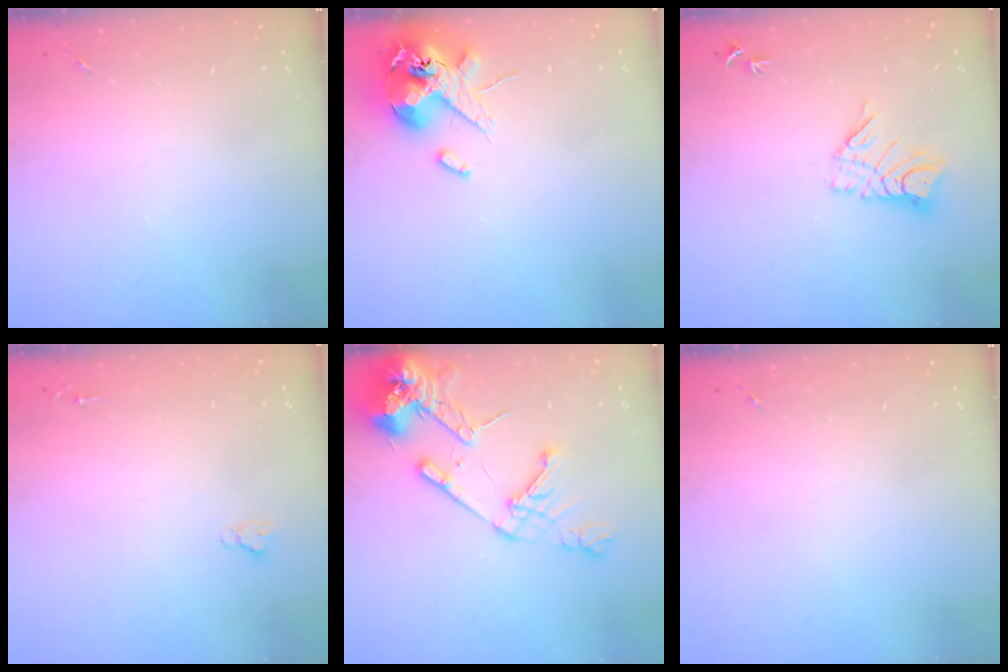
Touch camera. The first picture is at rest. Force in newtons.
{"total": 14.1, "press": 13.9, "slide": 2.5}
{"total": 9.8, "press": 9.8, "slide": 0.9}
{"total": 2.6, "press": 2.5, "slide": 0.3}
{"total": 19.4, "press": 19.2, "slide": 2.7}
{"total": 0.0}